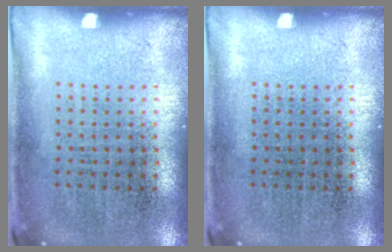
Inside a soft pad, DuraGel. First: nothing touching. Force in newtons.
{"total": 0.0}